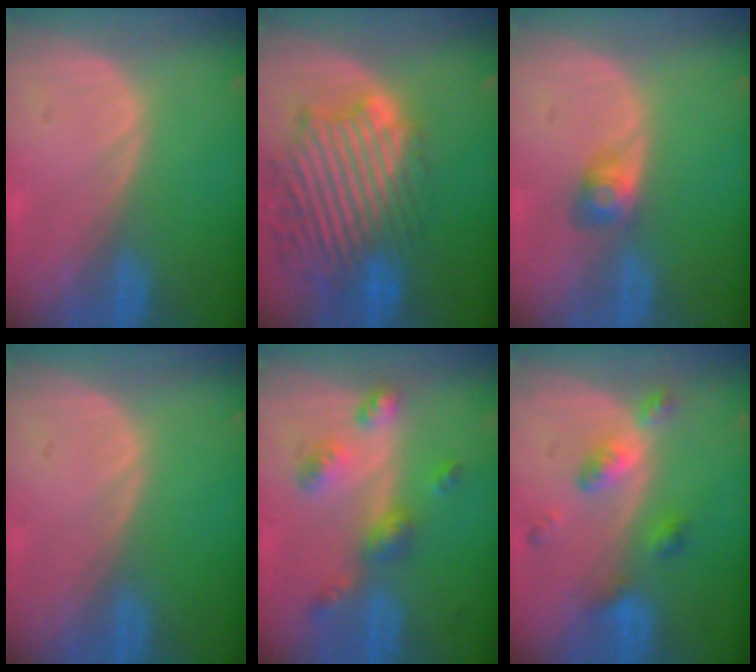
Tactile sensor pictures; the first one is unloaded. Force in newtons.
{"total": 13.5, "press": 11.8, "slide": 6.5}
{"total": 2.8, "press": 2.6, "slide": 1.0}
{"total": 0.0}
{"total": 6.3, "press": 5.6, "slide": 3.0}
{"total": 5.6, "press": 4.8, "slide": 2.8}